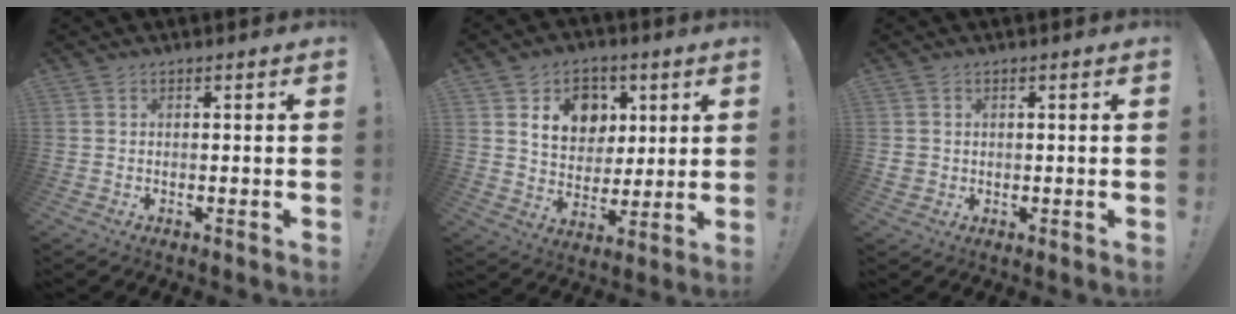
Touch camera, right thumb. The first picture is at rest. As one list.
[{"total": 13.4, "force": [5.3, 10.8, 5.7], "torque": [-0.071, -0.021, 0.104]}, {"total": 2.3, "force": [0.6, 2.2, 0.7], "torque": [-0.011, 0.001, 0.013]}]